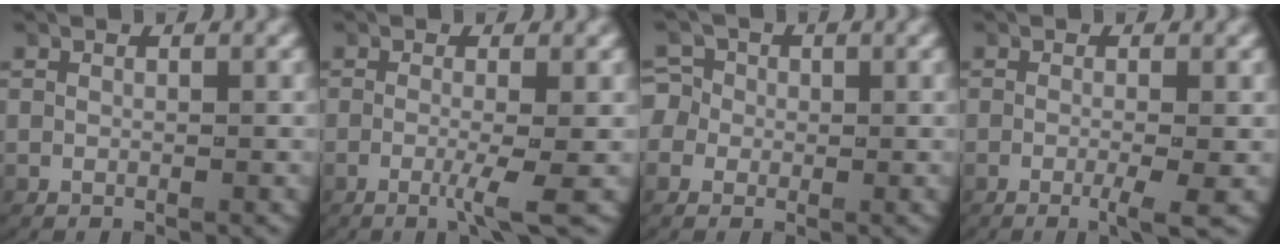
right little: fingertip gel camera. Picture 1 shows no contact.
{"total": 2.6, "force": [-1.0, 0.1, 2.4], "torque": [-0.044, -0.007, -0.023]}
{"total": 4.9, "force": [0.1, 4.6, 1.5], "torque": [-0.049, -0.009, -0.003]}
{"total": 2.6, "force": [-1.1, 0.1, 2.3], "torque": [-0.031, -0.003, -0.024]}